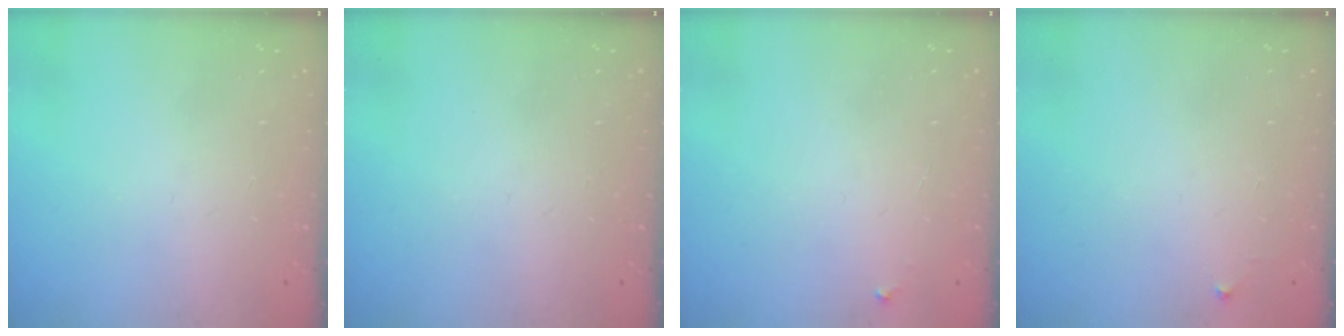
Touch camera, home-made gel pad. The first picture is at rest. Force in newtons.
{"total": 0.0}
{"total": 2.2, "press": 2.2, "slide": 0.1}
{"total": 3.2, "press": 3.2, "slide": 0.5}